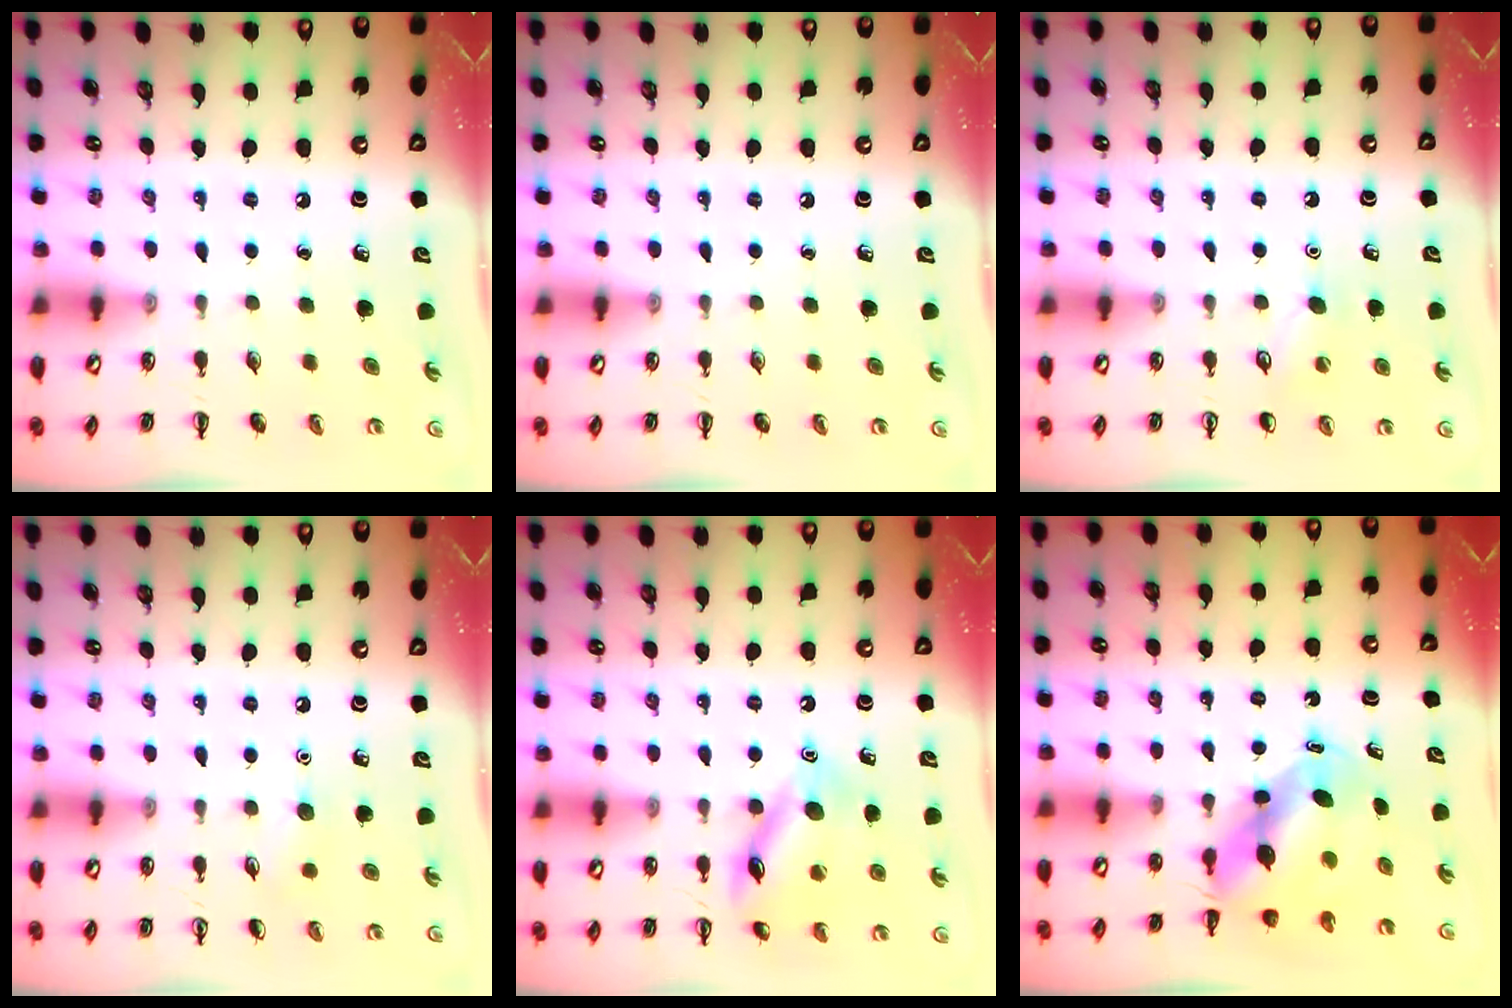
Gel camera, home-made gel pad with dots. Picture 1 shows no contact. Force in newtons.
{"total": 0.0}
{"total": 5.8, "press": 5.6, "slide": 1.6}
{"total": 5.4, "press": 5.1, "slide": 1.7}
{"total": 13.8, "press": 13.7, "slide": 0.7}
{"total": 7.3, "press": 7.2, "slide": 0.9}